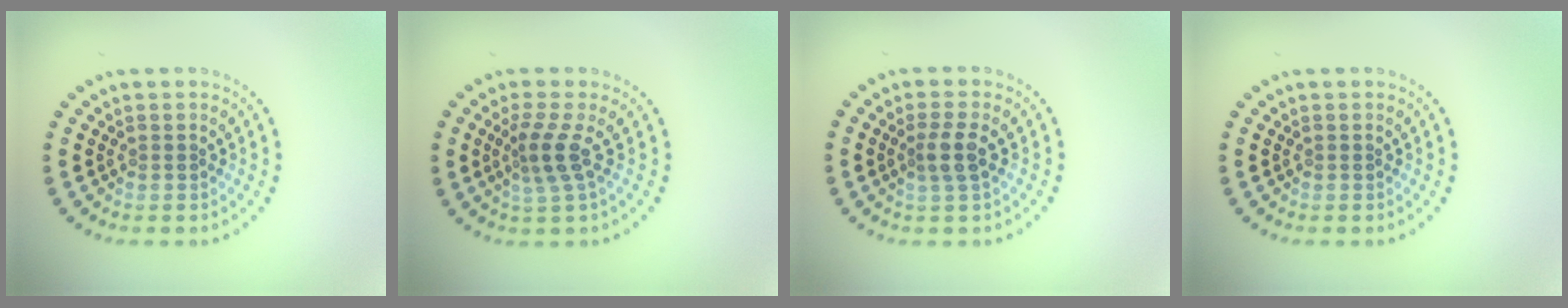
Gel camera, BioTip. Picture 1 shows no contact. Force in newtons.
{"total": 2.7, "press": 1.9, "slide": 1.9}
{"total": 2.1, "press": 1.8, "slide": 1.2}
{"total": 0.0}